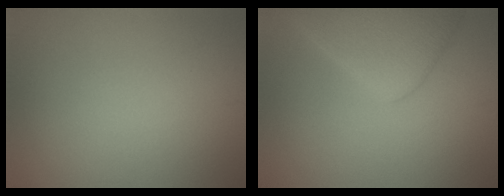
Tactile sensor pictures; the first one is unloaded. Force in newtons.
{"total": 4.7, "press": 4.7, "slide": 0.2}